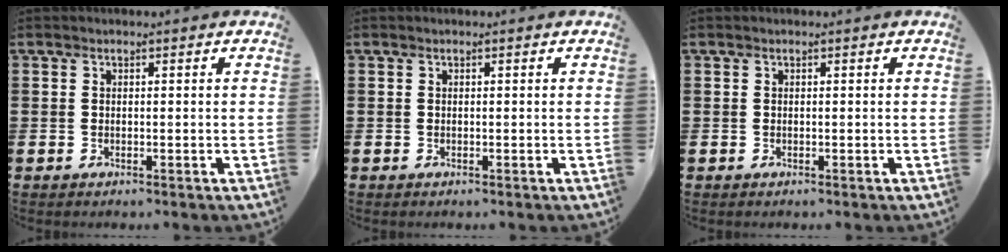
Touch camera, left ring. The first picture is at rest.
{"total": 0.0}
{"total": 0.0}